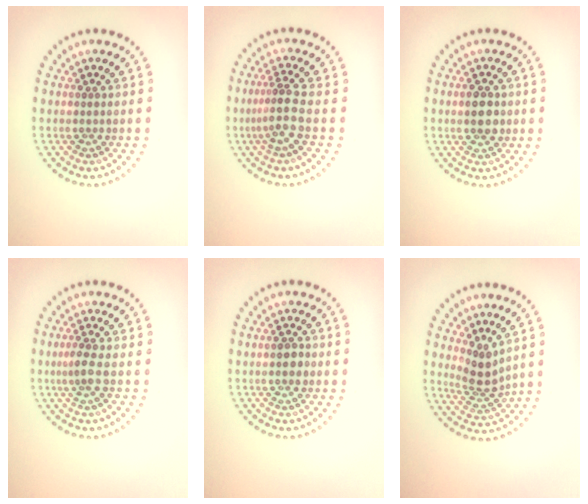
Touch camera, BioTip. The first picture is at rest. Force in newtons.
{"total": 2.8, "press": 2.1, "slide": 1.9}
{"total": 2.8, "press": 2.8, "slide": 0.2}
{"total": 1.5, "press": 1.3, "slide": 0.9}
{"total": 1.4, "press": 1.4, "slide": 0.1}
{"total": 2.6, "press": 1.9, "slide": 1.8}